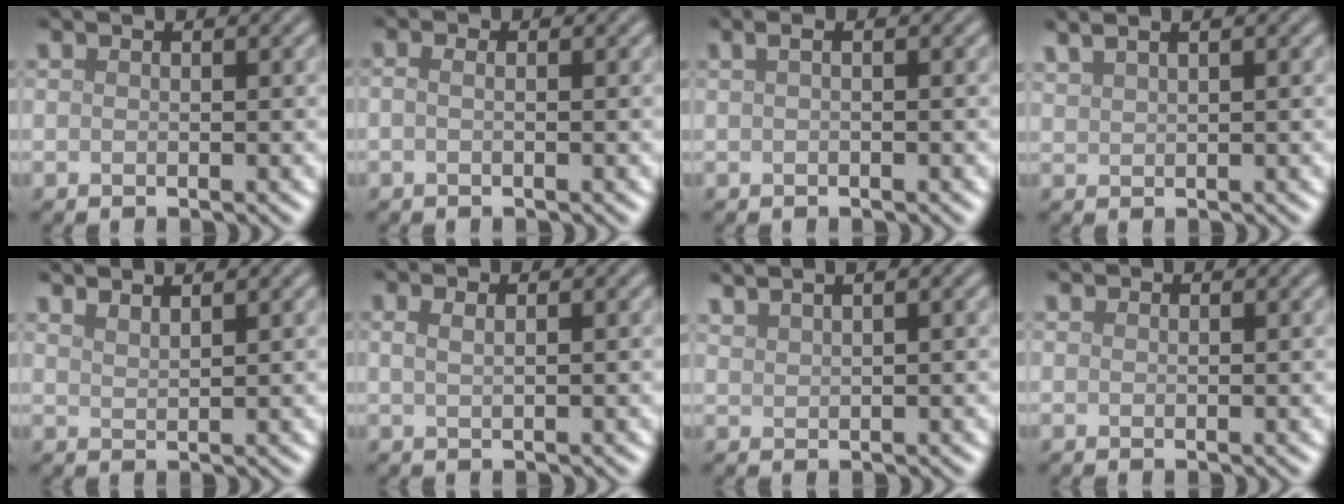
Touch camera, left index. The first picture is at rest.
{"total": 1.6, "force": [0.3, 0.9, 1.2], "torque": [-0.015, 0.000, -0.015]}
{"total": 1.0, "force": [0.3, 0.3, 1.0], "torque": [-0.021, 0.005, 0.001]}
{"total": 3.0, "force": [2.2, 1.0, 1.7], "torque": [-0.016, 0.013, 0.020]}
{"total": 2.7, "force": [2.4, 0.6, 1.0], "torque": [0.002, 0.006, 0.023]}
{"total": 2.0, "force": [1.0, 0.9, 1.4], "torque": [-0.011, 0.002, 0.000]}
{"total": 3.5, "force": [2.7, 1.1, 1.9], "torque": [-0.012, 0.020, 0.022]}
{"total": 0.5, "force": [0.5, 0.2, 0.0], "torque": [0.001, 0.000, 0.008]}